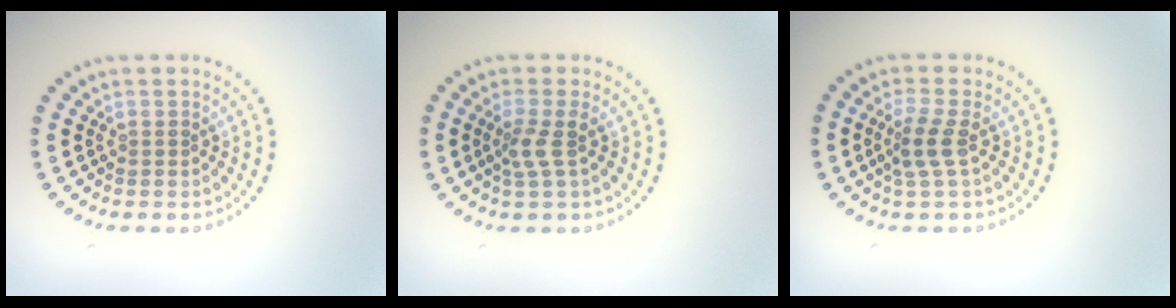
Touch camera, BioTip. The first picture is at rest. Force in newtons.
{"total": 1.9, "press": 1.4, "slide": 1.3}
{"total": 2.3, "press": 2.0, "slide": 1.1}